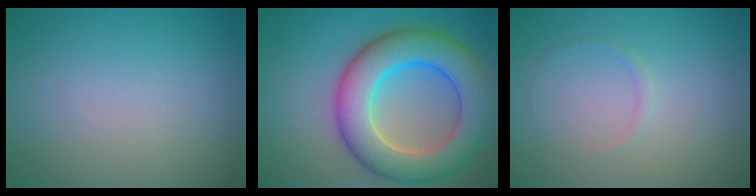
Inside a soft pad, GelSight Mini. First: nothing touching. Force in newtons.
{"total": 10.0, "press": 10.0, "slide": 0.6}
{"total": 0.6, "press": 0.6, "slide": 0.1}